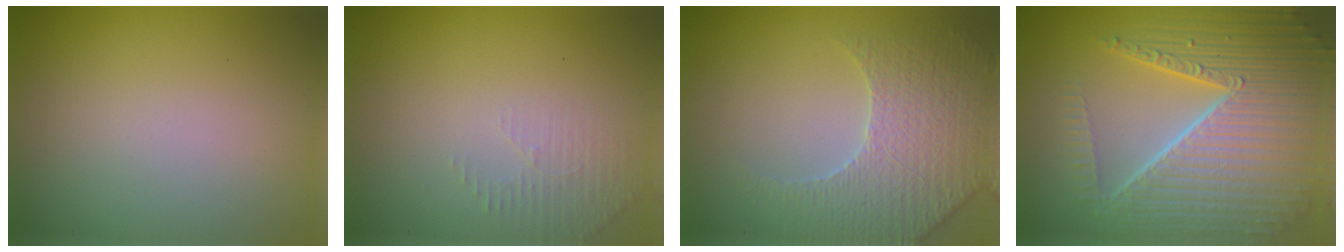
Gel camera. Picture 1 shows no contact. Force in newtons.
{"total": 1.5, "press": 1.5, "slide": 0.4}
{"total": 4.6, "press": 4.3, "slide": 1.4}
{"total": 10.1, "press": 6.3, "slide": 7.9}